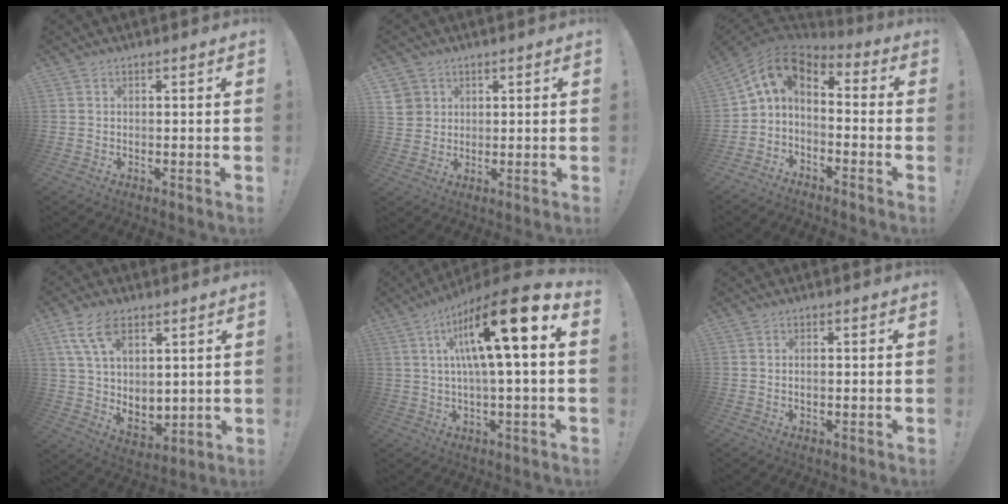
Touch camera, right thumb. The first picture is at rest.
{"total": 4.3, "force": [2.0, 3.8, 0.5], "torque": [-0.010, -0.007, 0.040]}
{"total": 7.0, "force": [1.3, 4.5, 5.2], "torque": [-0.094, -0.008, 0.022]}
{"total": 13.0, "force": [7.1, 7.6, 7.7], "torque": [-0.142, -0.037, 0.135]}
{"total": 18.9, "force": [5.5, 2.9, 17.8], "torque": [-0.288, -0.029, 0.075]}
{"total": 1.3, "force": [-0.1, 0.5, 1.2], "torque": [-0.014, -0.001, -0.002]}